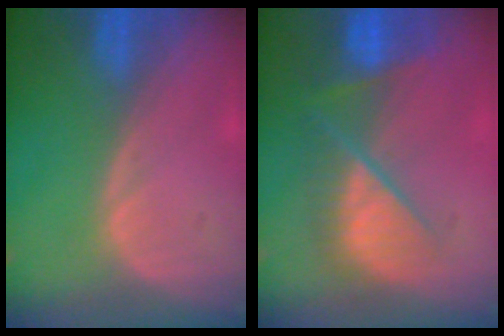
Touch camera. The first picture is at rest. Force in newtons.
{"total": 9.1, "press": 8.0, "slide": 4.3}